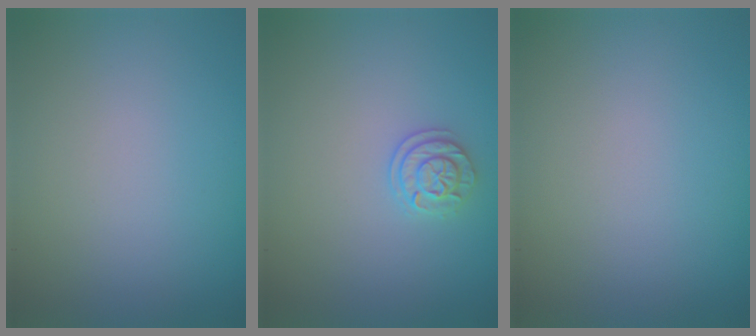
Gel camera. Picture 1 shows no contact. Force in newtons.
{"total": 1.9, "press": 1.7, "slide": 0.8}
{"total": 0.0}